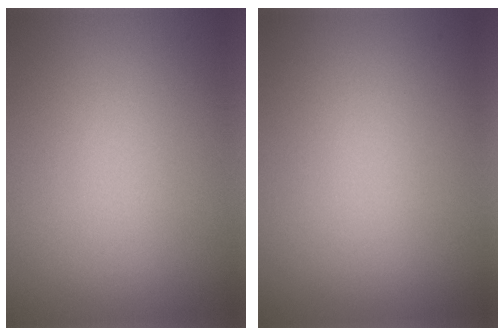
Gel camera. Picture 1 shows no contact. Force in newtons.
{"total": 0.0}